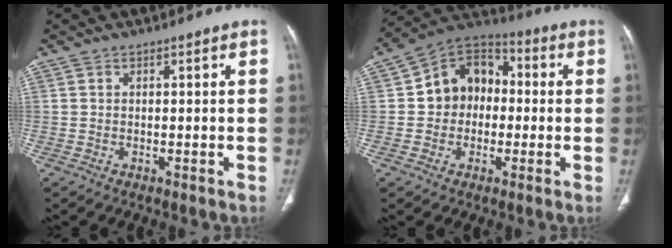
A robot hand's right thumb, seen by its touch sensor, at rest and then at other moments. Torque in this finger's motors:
{"motor_torque": [-0.19, 0.72, -0.08, 0.23, 0.24]}